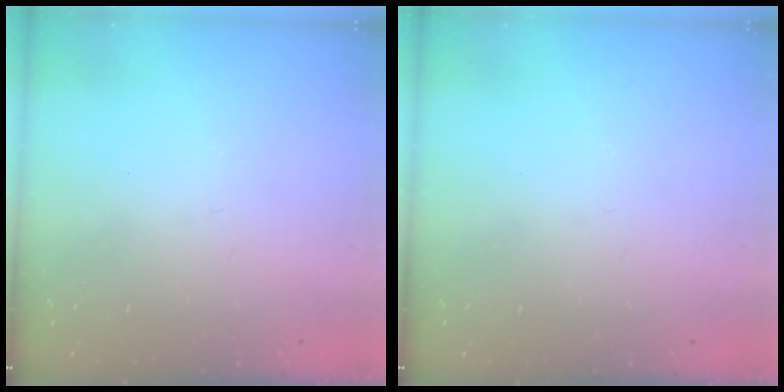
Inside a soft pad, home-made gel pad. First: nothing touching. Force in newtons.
{"total": 0.0}